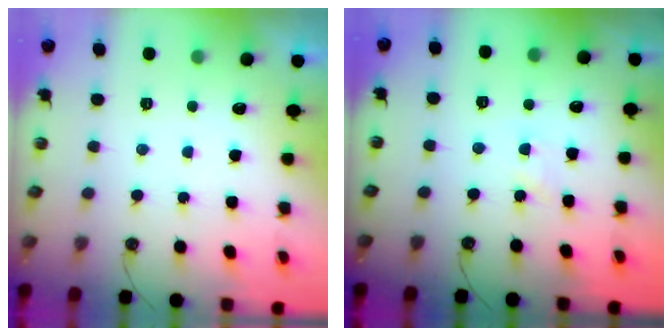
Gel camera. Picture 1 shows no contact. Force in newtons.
{"total": 4.2, "press": 4.1, "slide": 0.5}